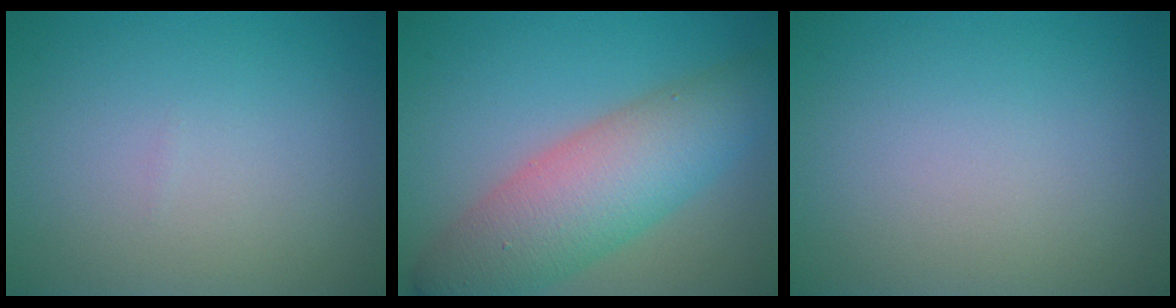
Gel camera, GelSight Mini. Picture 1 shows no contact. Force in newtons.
{"total": 8.2, "press": 8.2, "slide": 0.2}
{"total": 0.0}